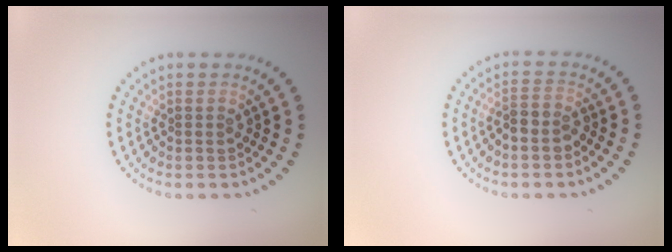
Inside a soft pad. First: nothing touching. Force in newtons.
{"total": 1.9, "press": 1.5, "slide": 1.1}